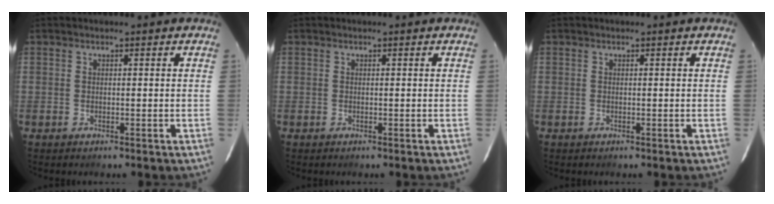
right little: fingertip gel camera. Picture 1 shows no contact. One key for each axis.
{"total": 0.0}
{"total": 0.0}